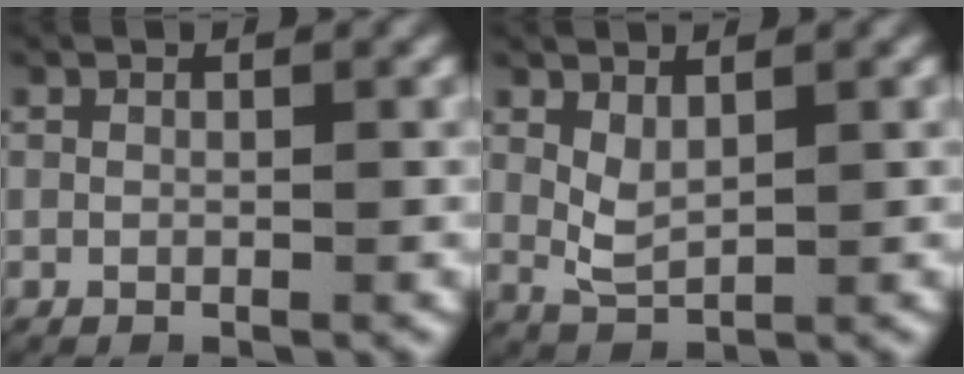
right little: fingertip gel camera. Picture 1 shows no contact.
{"total": 2.0, "force": [1.0, 0.7, 1.6], "torque": [-0.034, -0.012, 0.028]}